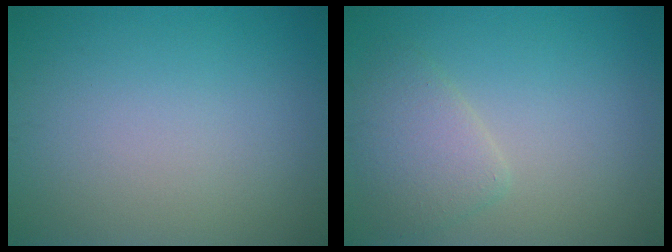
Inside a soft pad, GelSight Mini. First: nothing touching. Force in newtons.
{"total": 2.9, "press": 2.9, "slide": 0.2}